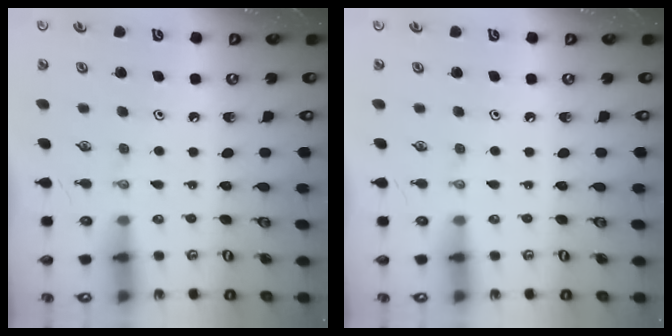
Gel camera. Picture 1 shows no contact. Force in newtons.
{"total": 0.0}